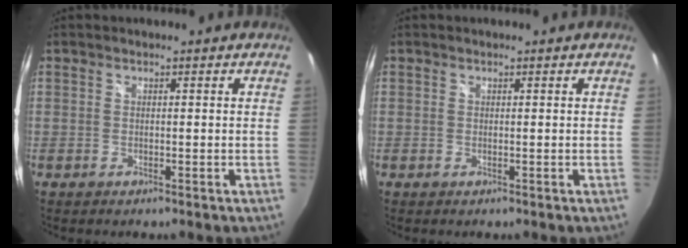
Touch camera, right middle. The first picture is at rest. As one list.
[{"total": 0.0}]